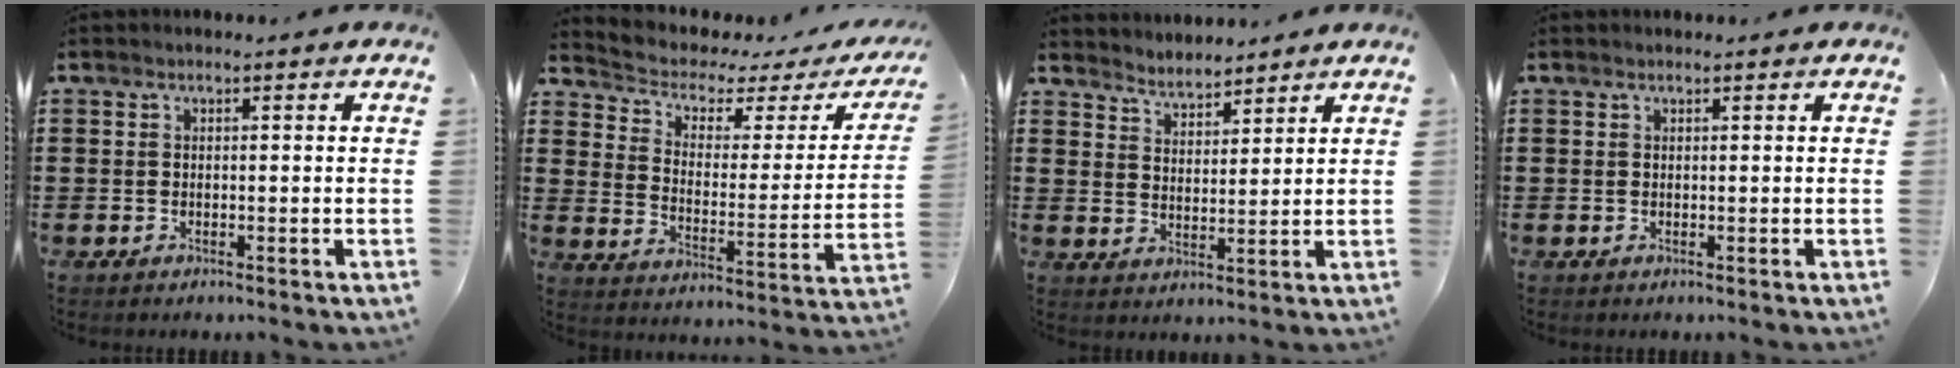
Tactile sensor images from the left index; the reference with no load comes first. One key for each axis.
{"total": 3.0, "fx": 2.1, "fy": 1.5, "fz": 1.5, "tx": -0.048, "ty": -0.018, "tz": 0.027}
{"total": 3.4, "fx": 3.3, "fy": 0.4, "fz": -0.7, "tx": 0.000, "ty": -0.013, "tz": 0.061}
{"total": 0.0}